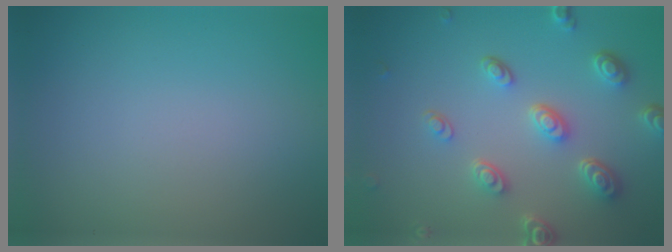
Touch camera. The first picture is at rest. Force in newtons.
{"total": 4.9, "press": 3.8, "slide": 3.1}